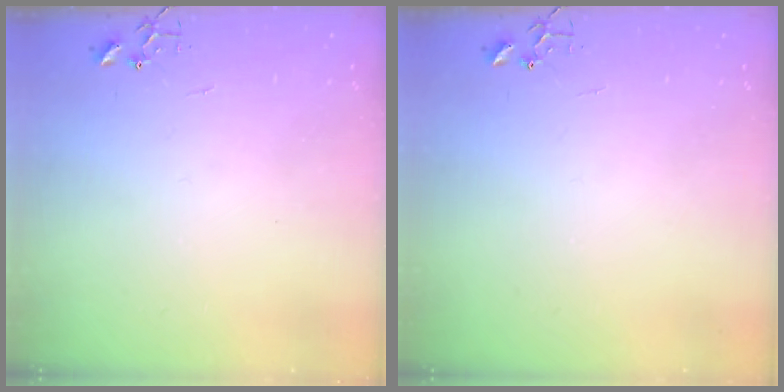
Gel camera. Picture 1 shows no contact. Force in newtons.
{"total": 0.0}